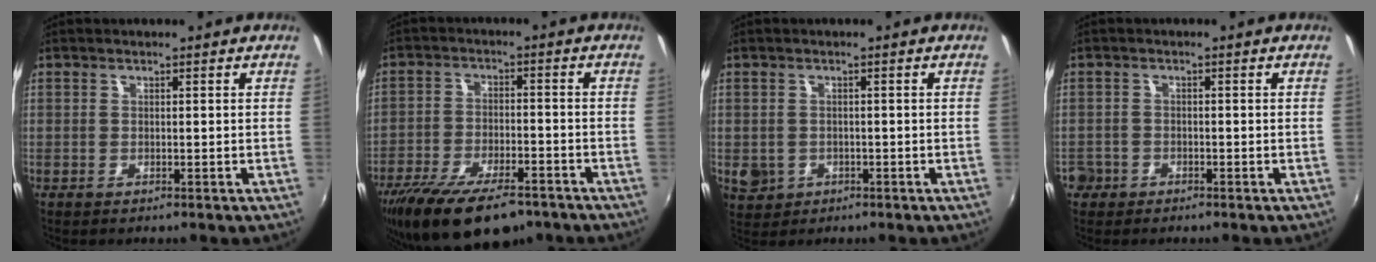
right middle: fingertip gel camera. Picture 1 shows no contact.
{"total": 16.8, "force": [-12.3, 6.1, 9.7], "torque": [-0.198, -0.040, -0.198]}
{"total": 4.4, "force": [-1.1, 3.9, 1.6], "torque": [-0.037, -0.003, -0.010]}
{"total": 3.7, "force": [-2.2, 2.9, 0.7], "torque": [-0.029, 0.002, -0.042]}